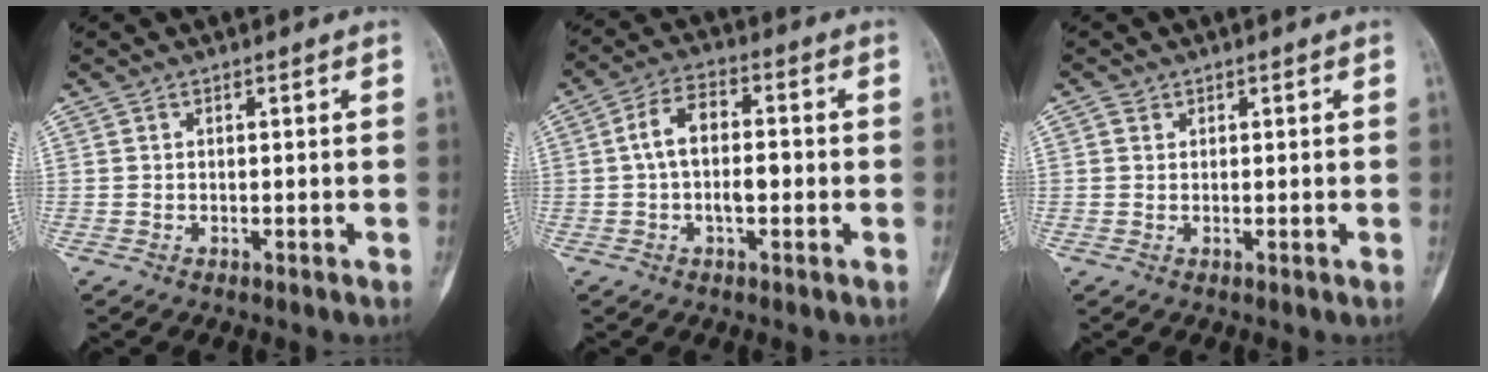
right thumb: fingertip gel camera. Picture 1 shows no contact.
{"total": 8.0, "force": [-0.3, 4.2, 6.8], "torque": [-0.125, 0.025, -0.014]}
{"total": 1.1, "force": [0.5, 0.9, 0.2], "torque": [0.004, -0.001, 0.006]}